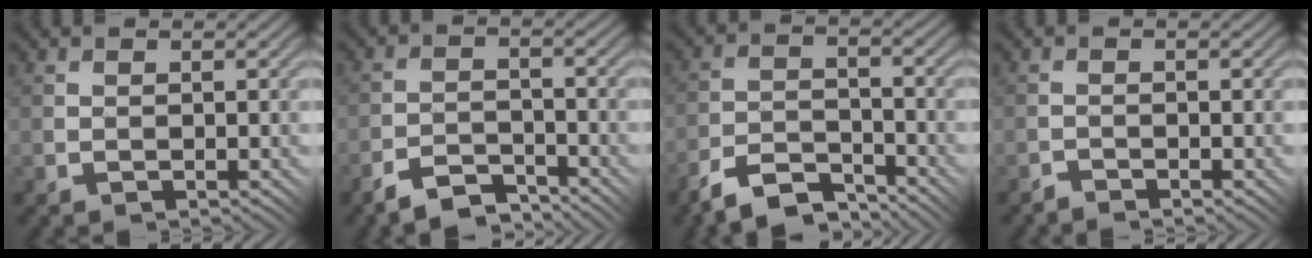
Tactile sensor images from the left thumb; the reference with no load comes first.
{"total": 4.8, "force": [-4.3, 1.0, 1.8], "torque": [-0.028, 0.002, -0.087]}
{"total": 6.8, "force": [-5.9, 1.8, 2.9], "torque": [-0.050, 0.001, -0.120]}
{"total": 1.0, "force": [-1.0, -0.1, 0.2], "torque": [-0.001, 0.005, -0.022]}